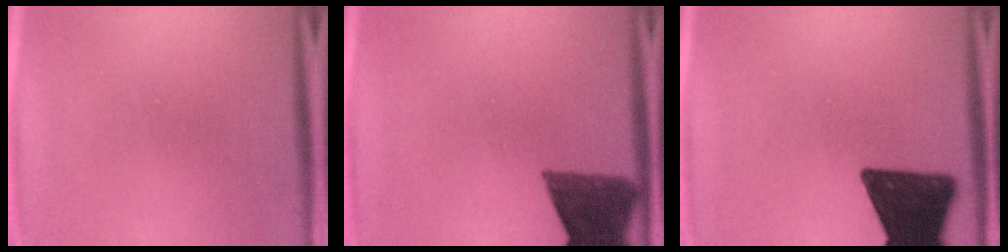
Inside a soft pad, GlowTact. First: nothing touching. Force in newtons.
{"total": 9.0}
{"total": 14.8}